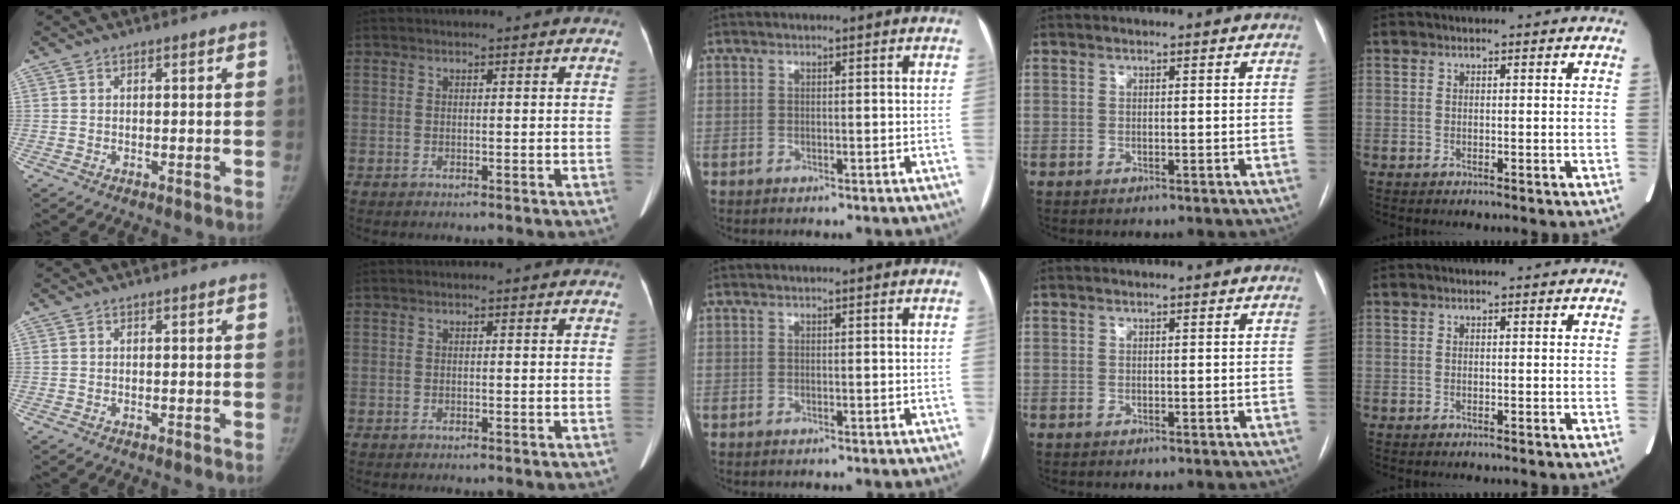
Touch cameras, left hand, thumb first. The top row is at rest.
{}